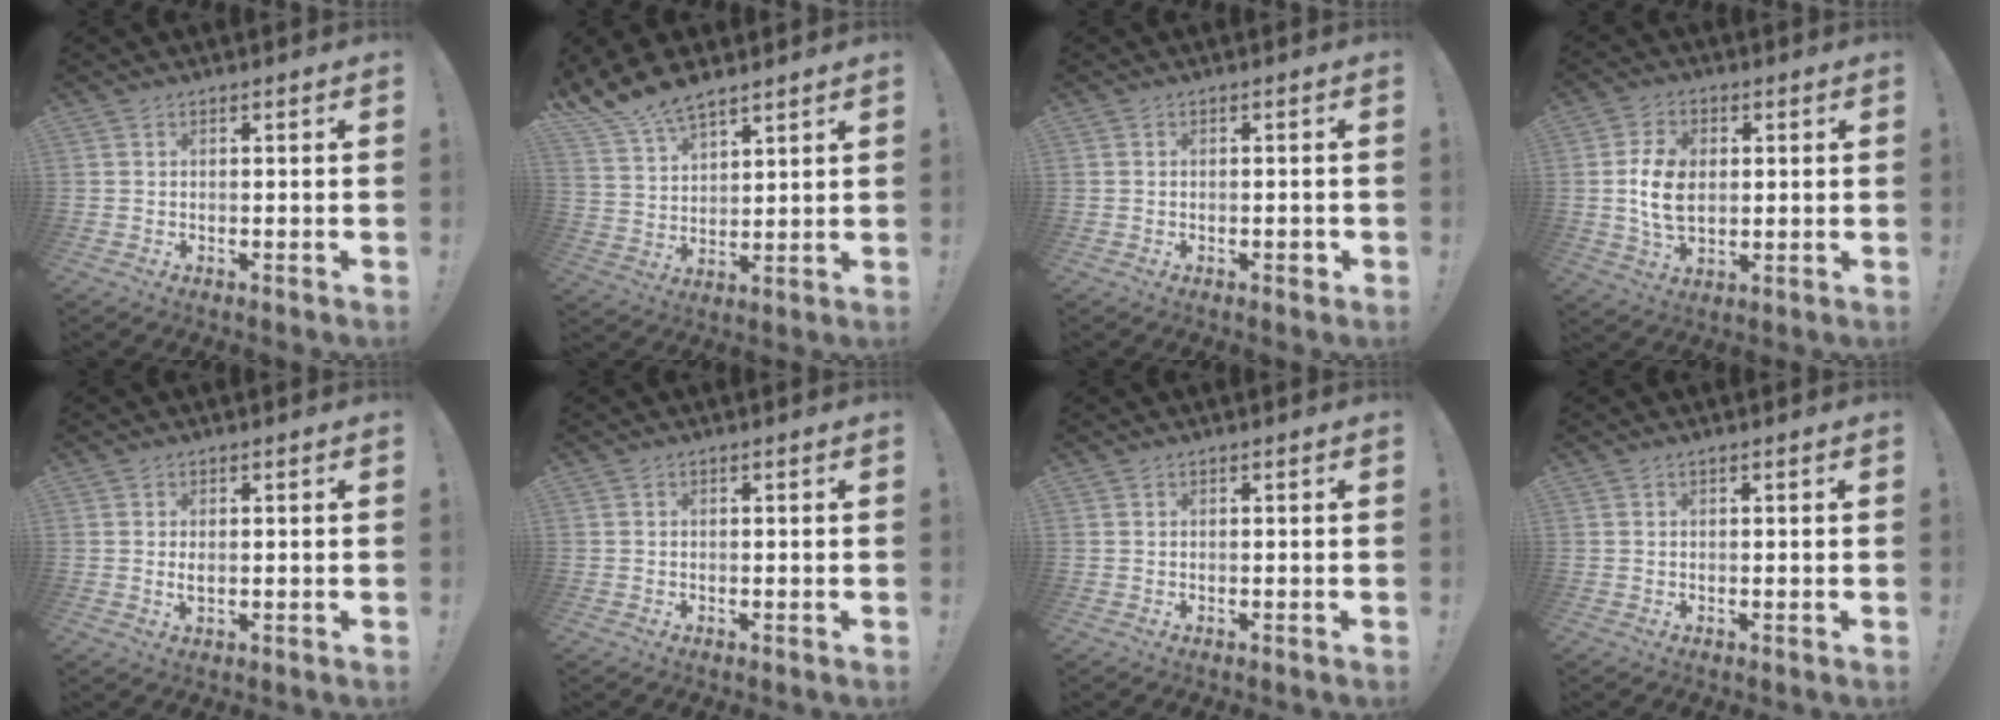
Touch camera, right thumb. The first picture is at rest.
{"total": 10.6, "force": [9.2, 3.8, 3.7], "torque": [-0.095, -0.057, 0.179]}
{"total": 1.7, "force": [-0.7, 0.7, 1.4], "torque": [-0.019, 0.005, -0.011]}
{"total": 10.9, "force": [0.7, 7.6, 7.8], "torque": [-0.137, 0.002, 0.012]}
{"total": 1.5, "force": [0.3, 0.6, 1.3], "torque": [-0.012, -0.005, 0.002]}
{"total": 0.8, "force": [0.0, 0.8, -0.2], "torque": [0.012, -0.002, -0.001]}
{"total": 0.0}
{"total": 0.6, "force": [0.4, 0.0, 0.4], "torque": [0.000, -0.003, 0.006]}